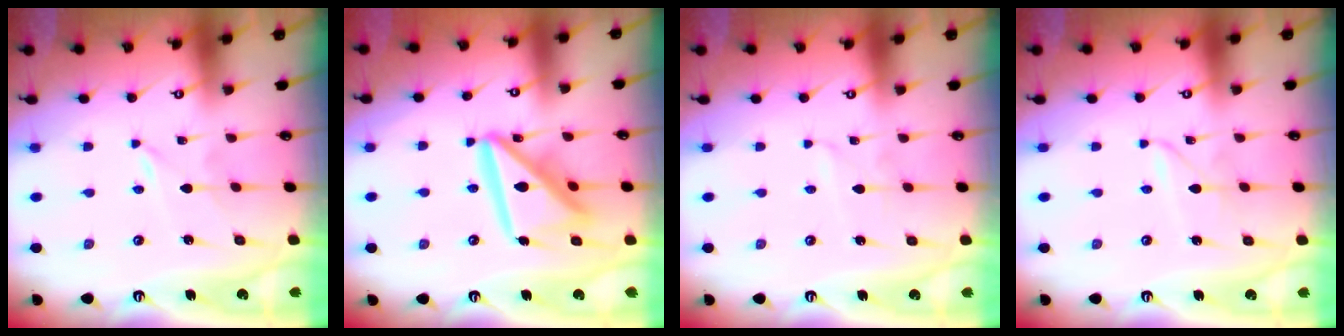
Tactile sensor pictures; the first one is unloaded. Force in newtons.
{"total": 17.4, "press": 17.2, "slide": 2.0}
{"total": 0.9, "press": 0.9, "slide": 0.1}
{"total": 1.5, "press": 1.5, "slide": 0.2}